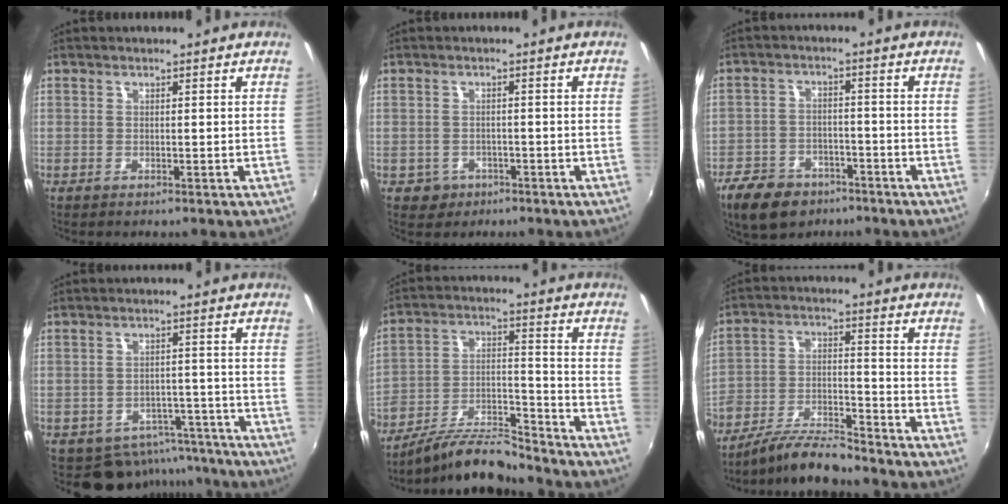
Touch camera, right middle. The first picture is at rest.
{"total": 4.1, "force": [-1.7, 3.6, 0.9], "torque": [-0.031, 0.002, -0.019]}
{"total": 11.8, "force": [-7.8, 7.2, 5.2], "torque": [-0.138, 0.005, -0.121]}
{"total": 10.2, "force": [-8.3, 5.6, 1.7], "torque": [-0.029, 0.021, -0.092]}
{"total": 12.7, "force": [-11.2, 2.3, 5.3], "torque": [-0.110, -0.005, -0.203]}
{"total": 10.8, "force": [-9.4, 2.0, 5.0], "torque": [-0.104, -0.005, -0.174]}